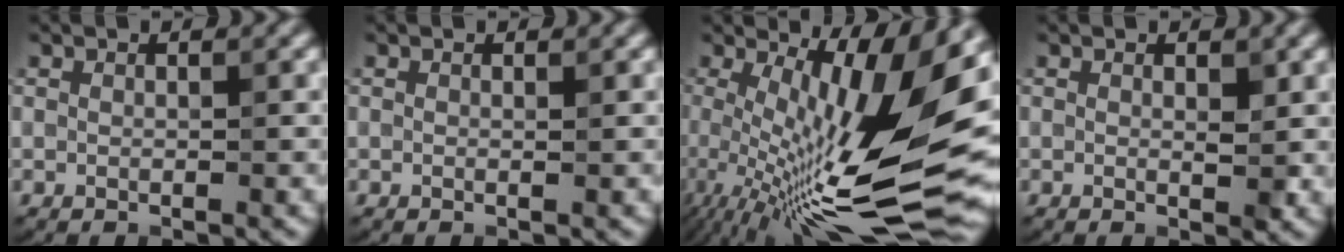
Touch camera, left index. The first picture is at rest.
{"total": 0.0}
{"total": 15.7, "force": [0.4, 4.7, 15.0], "torque": [-0.236, -0.012, 0.017]}
{"total": 1.1, "force": [0.3, 0.3, 1.0], "torque": [-0.012, -0.006, 0.003]}